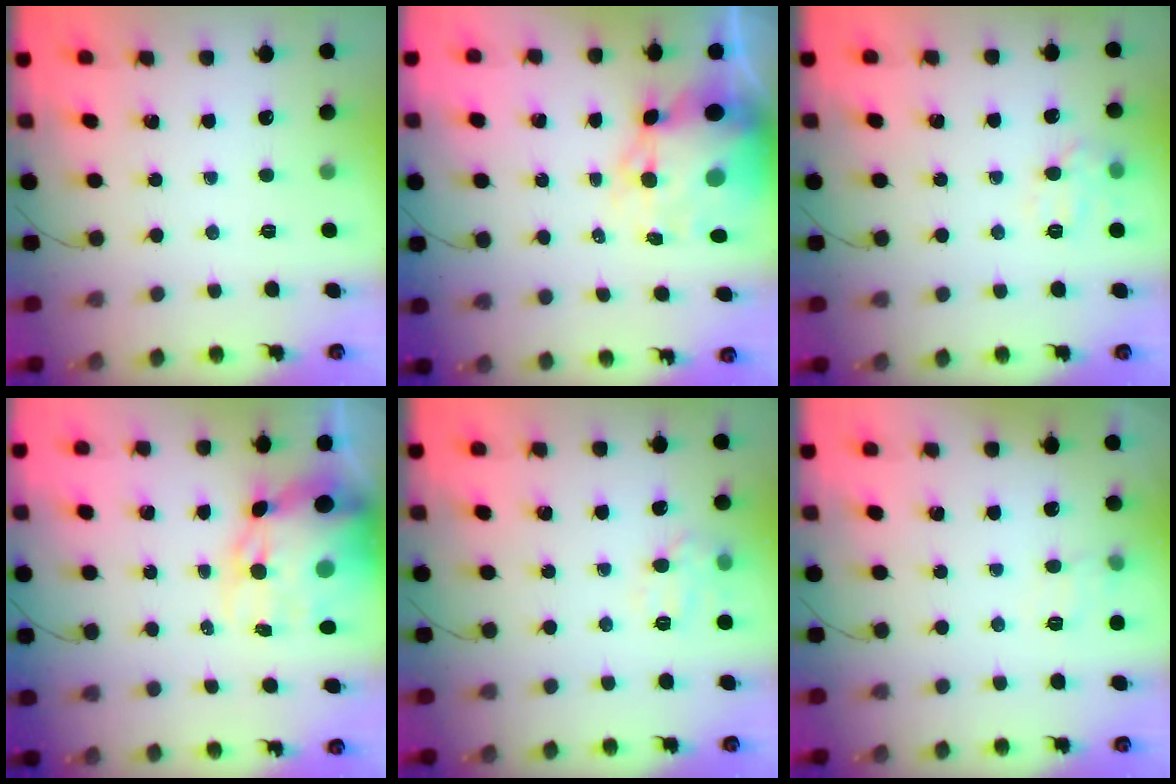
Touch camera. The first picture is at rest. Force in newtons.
{"total": 12.2, "press": 11.8, "slide": 3.1}
{"total": 8.0, "press": 8.0, "slide": 0.4}
{"total": 15.9, "press": 15.5, "slide": 3.9}
{"total": 8.0, "press": 8.0, "slide": 0.4}
{"total": 5.2, "press": 4.8, "slide": 1.8}